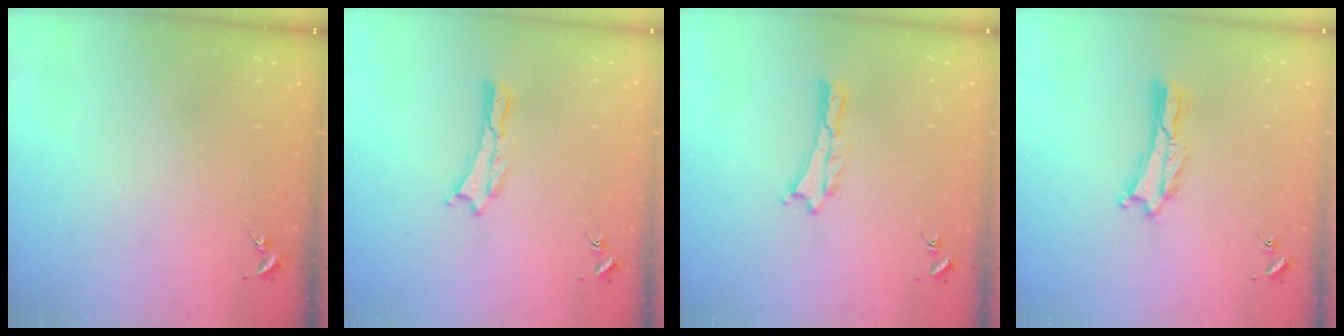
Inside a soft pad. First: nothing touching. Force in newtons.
{"total": 0.0}
{"total": 0.0}
{"total": 0.7, "press": 0.6, "slide": 0.2}